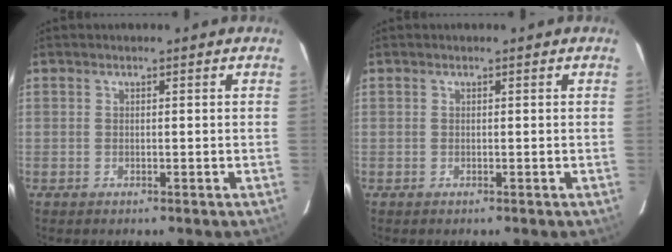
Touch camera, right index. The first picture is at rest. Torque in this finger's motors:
{"motor_torque": [-0.05, 0.05, 0.00, 0.00]}